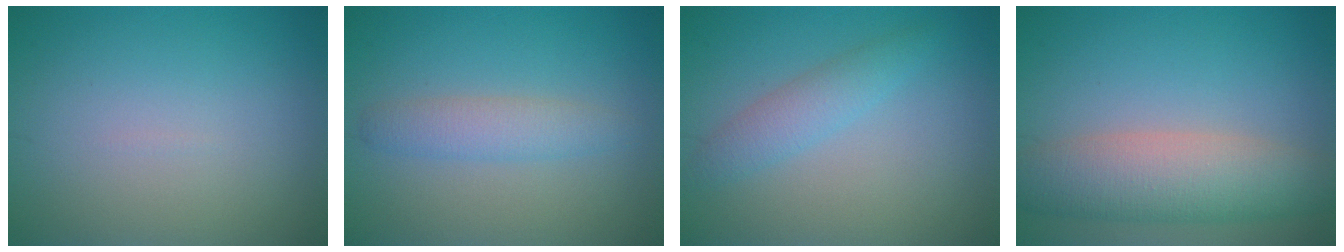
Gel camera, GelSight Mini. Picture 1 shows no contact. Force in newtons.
{"total": 2.5, "press": 2.5, "slide": 0.2}
{"total": 2.4, "press": 2.4, "slide": 0.1}
{"total": 6.5, "press": 6.5, "slide": 0.2}